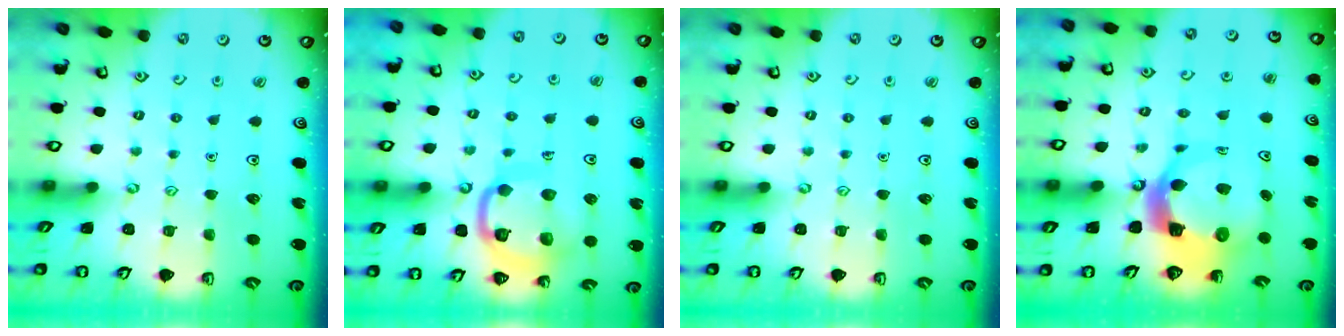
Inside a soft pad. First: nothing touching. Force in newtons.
{"total": 15.6, "press": 15.5, "slide": 1.6}
{"total": 0.0}
{"total": 8.8, "press": 8.7, "slide": 1.1}